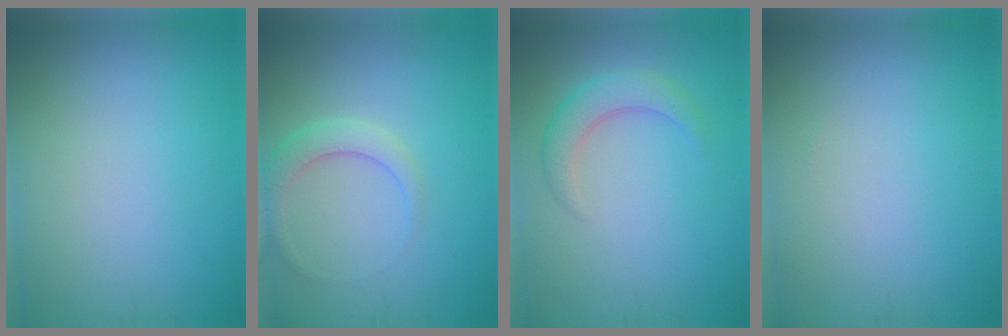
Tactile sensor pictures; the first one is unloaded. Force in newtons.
{"total": 2.5, "press": 2.5, "slide": 0.1}
{"total": 3.0, "press": 3.0, "slide": 0.1}
{"total": 0.0}